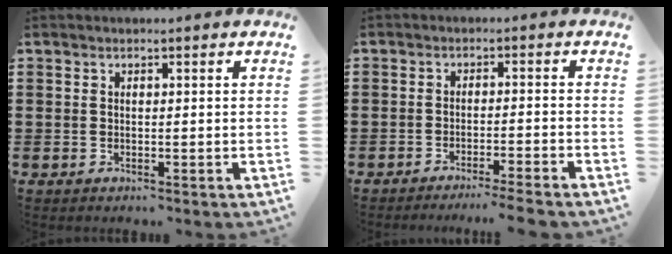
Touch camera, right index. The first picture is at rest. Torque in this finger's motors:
{"motor_torque": [1.17, -0.97, 0.34, 0.03]}